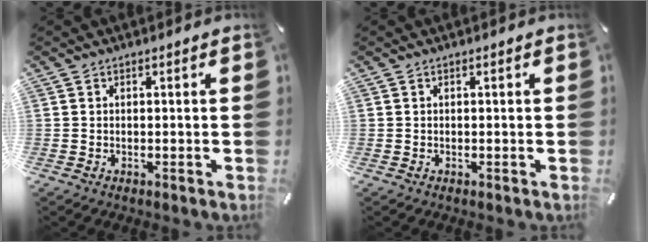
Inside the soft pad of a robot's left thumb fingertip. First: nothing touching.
{"total": 0.0}